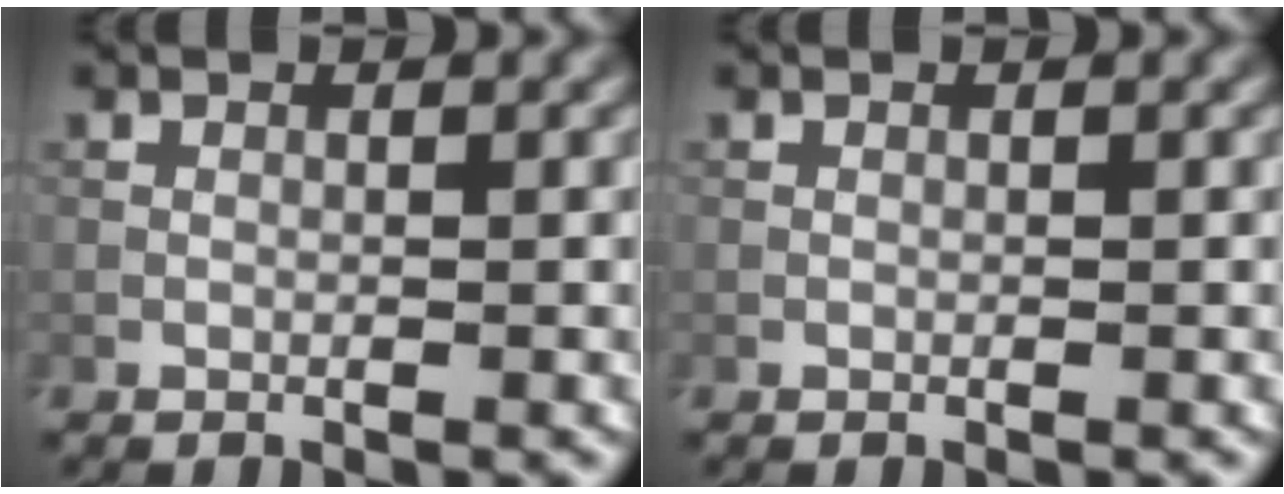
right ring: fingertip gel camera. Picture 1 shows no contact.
{"total": 0.0}